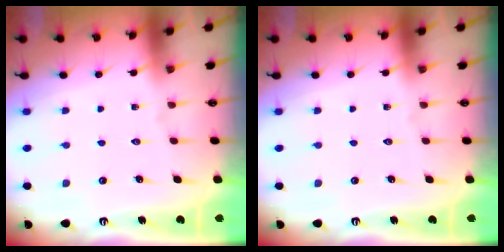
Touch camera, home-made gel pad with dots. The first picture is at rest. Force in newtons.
{"total": 0.0}